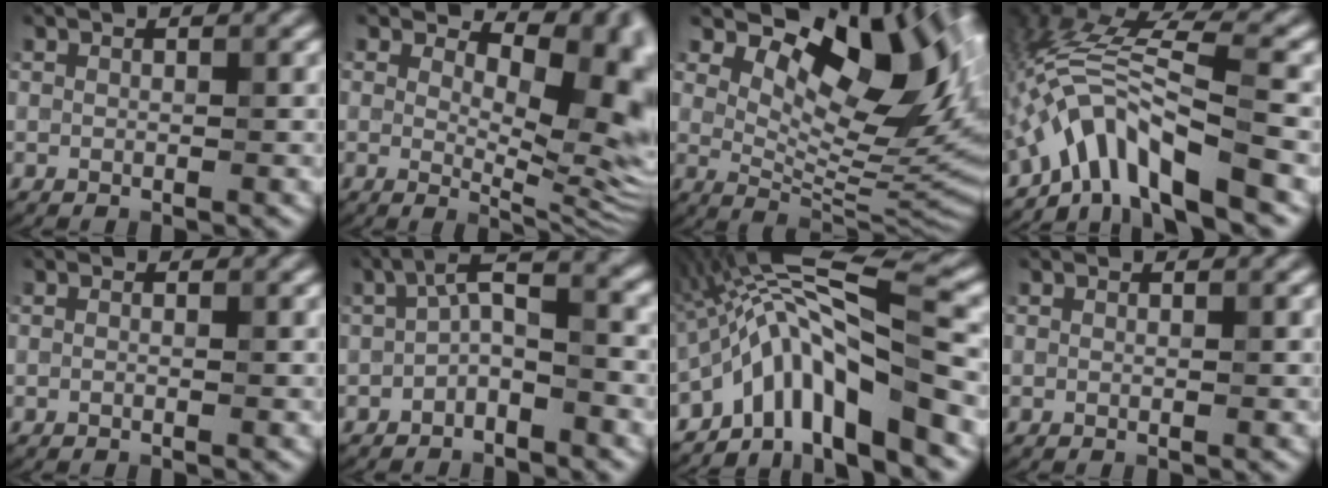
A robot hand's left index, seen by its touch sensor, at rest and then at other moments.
{"total": 11.5, "force": [3.3, 5.7, 9.4], "torque": [-0.101, -0.006, 0.057]}
{"total": 14.0, "force": [6.4, 6.7, 10.5], "torque": [-0.135, 0.006, 0.102]}
{"total": 9.0, "force": [-5.1, 2.4, 7.0], "torque": [-0.123, 0.018, -0.096]}
{"total": 0.0}
{"total": 3.8, "force": [-1.5, 1.2, 3.3], "torque": [-0.061, 0.018, -0.035]}
{"total": 11.2, "force": [-4.5, 2.4, 10.0], "torque": [-0.156, 0.022, -0.077]}
{"total": 0.0}